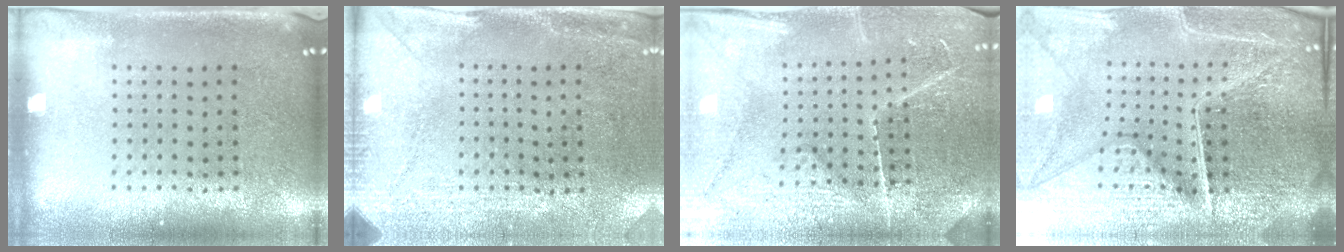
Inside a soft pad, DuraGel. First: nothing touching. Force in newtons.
{"total": 2.9, "press": 2.4, "slide": 1.6}
{"total": 3.9, "press": 3.7, "slide": 1.3}
{"total": 7.1, "press": 6.2, "slide": 3.4}